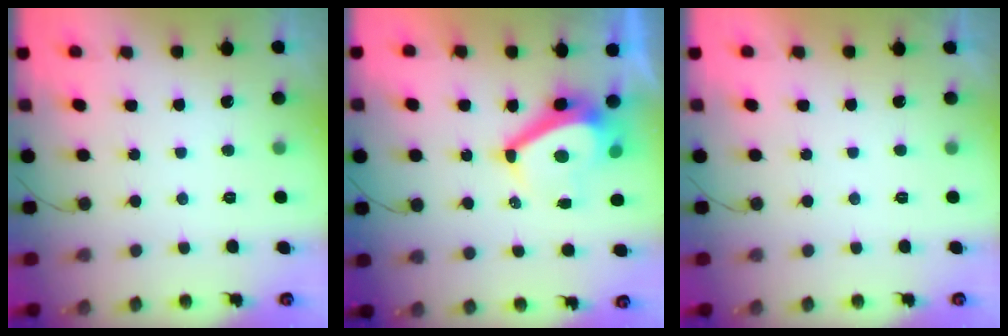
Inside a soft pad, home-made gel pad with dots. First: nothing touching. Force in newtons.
{"total": 9.2, "press": 9.2, "slide": 1.0}
{"total": 2.3, "press": 2.3, "slide": 0.4}